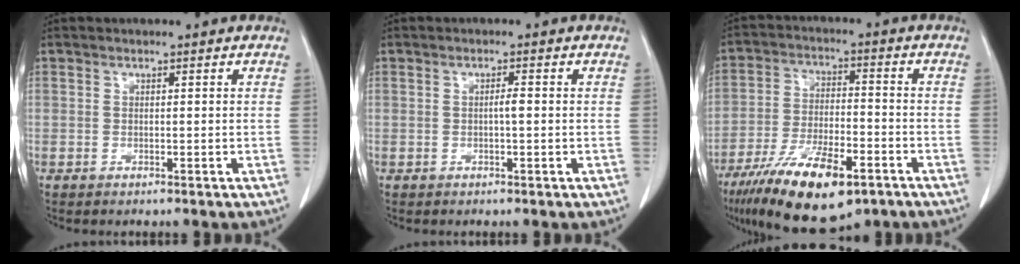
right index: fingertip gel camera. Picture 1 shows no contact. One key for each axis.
{"total": 1.2, "fx": -0.1, "fy": 0.1, "fz": 1.2, "tx": -0.022, "ty": 0.002, "tz": -0.002}
{"total": 15.9, "fx": -9.9, "fy": 4.8, "fz": 11.4, "tx": -0.215, "ty": -0.023, "tz": -0.167}